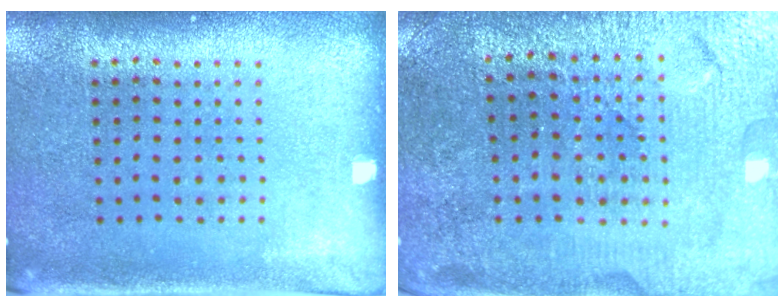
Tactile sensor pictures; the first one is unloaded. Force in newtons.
{"total": 3.1, "press": 3.1, "slide": 0.0}